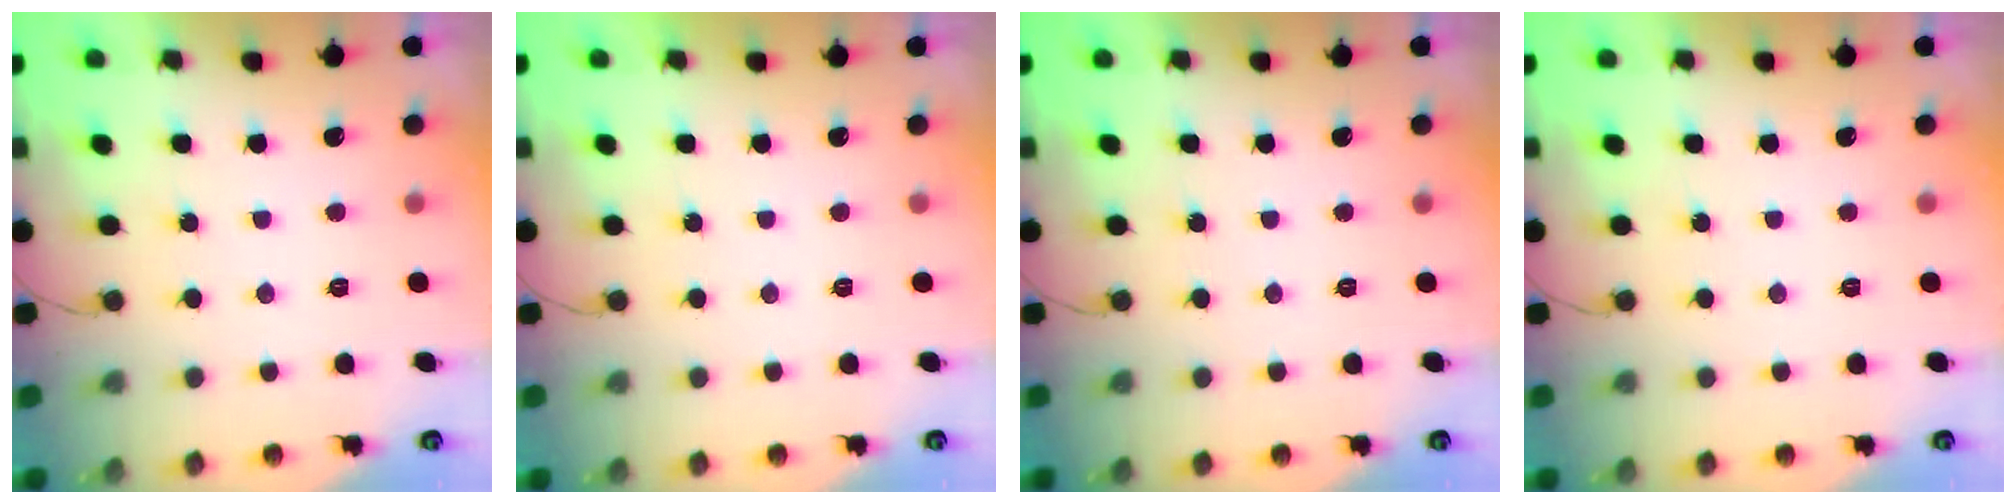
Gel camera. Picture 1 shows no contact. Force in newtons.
{"total": 1.7, "press": 1.7, "slide": 0.1}
{"total": 0.0}
{"total": 0.0}